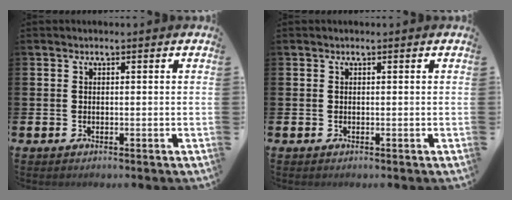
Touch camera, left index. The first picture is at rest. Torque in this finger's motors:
{"motor_torque": [0.34, -0.27, 0.07, 0.01]}